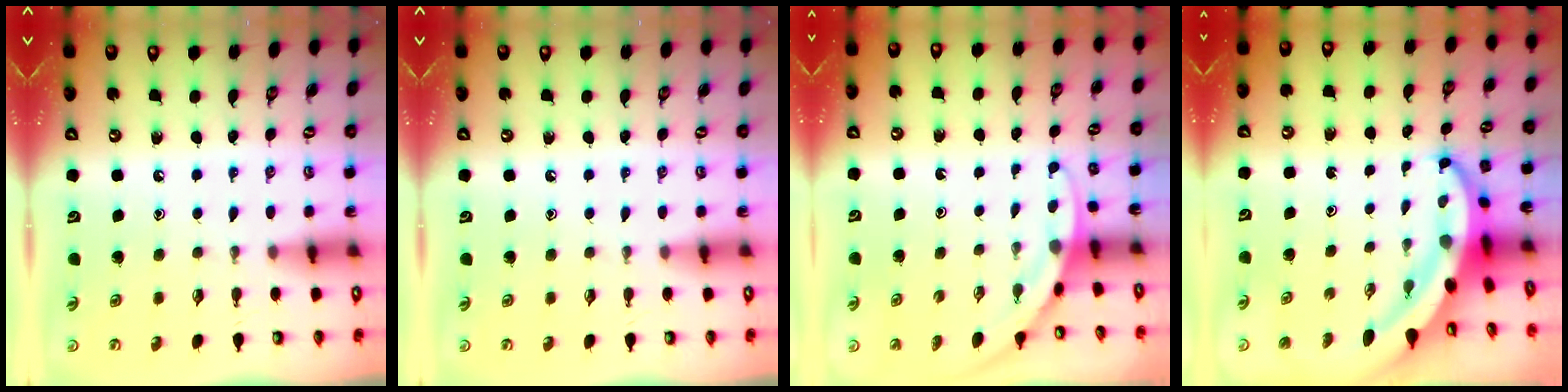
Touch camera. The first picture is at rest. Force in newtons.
{"total": 0.0}
{"total": 4.6, "press": 4.5, "slide": 0.3}
{"total": 7.8, "press": 7.8, "slide": 0.5}